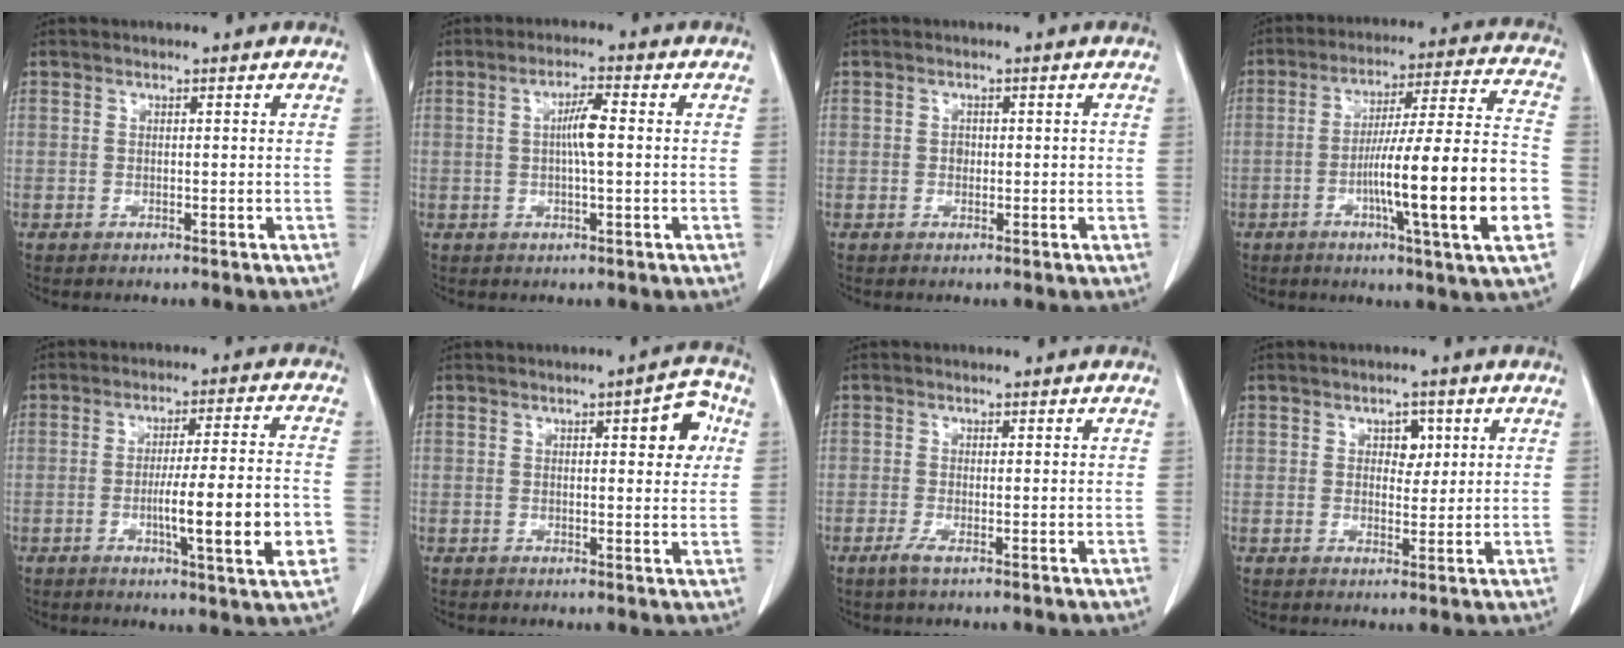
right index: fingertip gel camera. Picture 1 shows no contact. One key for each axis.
{"total": 4.1, "fx": 0.1, "fy": 0.3, "fz": 4.1, "tx": -0.075, "ty": 0.005, "tz": 0.002}
{"total": 1.3, "fx": -0.1, "fy": 1.0, "fz": 0.7, "tx": -0.010, "ty": 0.004, "tz": -0.002}
{"total": 19.0, "fx": -5.1, "fy": -0.2, "fz": 18.2, "tx": -0.264, "ty": 0.006, "tz": -0.080}
{"total": 12.4, "fx": -3.2, "fy": 0.3, "fz": 12.0, "tx": -0.179, "ty": -0.007, "tz": -0.050}
{"total": 5.8, "fx": 1.8, "fy": 1.6, "fz": 5.2, "tx": -0.059, "ty": 0.010, "tz": 0.016}
{"total": 1.6, "fx": -0.9, "fy": 0.1, "fz": 1.3, "tx": -0.028, "ty": -0.004, "tz": -0.019}
{"total": 3.0, "fx": 1.1, "fy": 2.0, "fz": 2.0, "tx": -0.022, "ty": 0.004, "tz": 0.016}